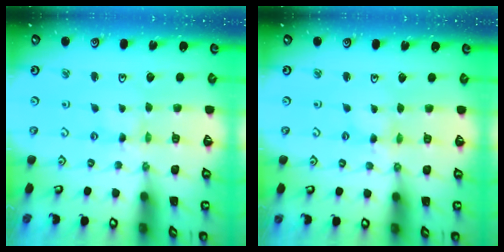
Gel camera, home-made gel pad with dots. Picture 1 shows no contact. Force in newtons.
{"total": 0.6, "press": 0.6, "slide": 0.2}